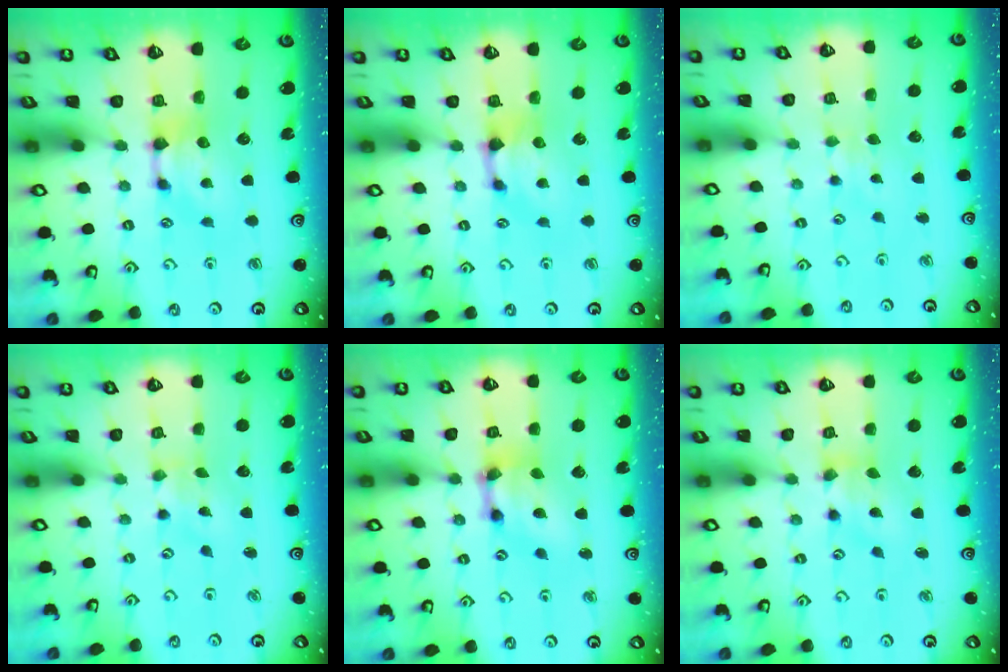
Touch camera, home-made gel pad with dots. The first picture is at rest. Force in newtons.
{"total": 0.8, "press": 0.3, "slide": 0.7}
{"total": 2.8, "press": 2.7, "slide": 0.4}
{"total": 3.7, "press": 3.6, "slide": 0.8}
{"total": 6.3, "press": 5.4, "slide": 3.2}
{"total": 1.6, "press": 1.0, "slide": 1.3}